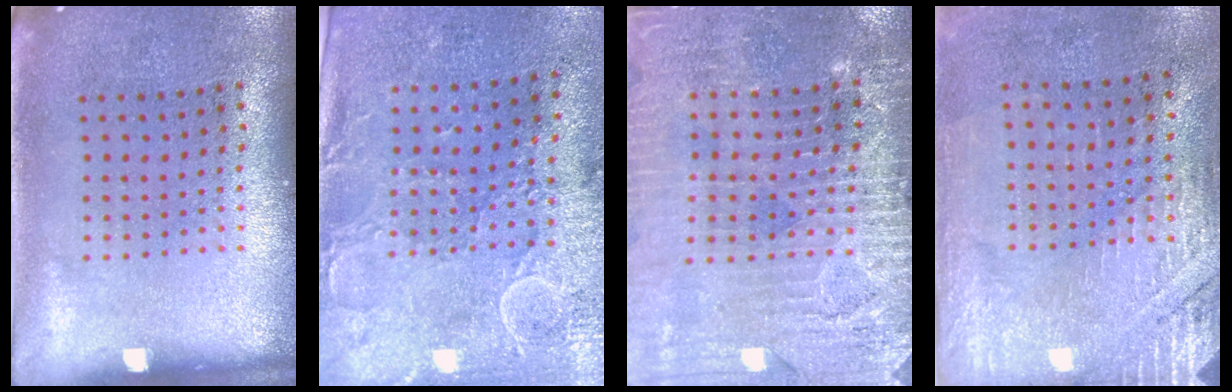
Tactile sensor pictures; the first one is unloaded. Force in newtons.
{"total": 3.0, "press": 2.5, "slide": 1.6}
{"total": 3.3, "press": 3.2, "slide": 0.5}
{"total": 2.7, "press": 2.4, "slide": 1.2}